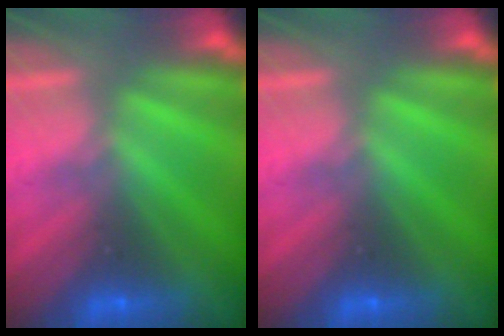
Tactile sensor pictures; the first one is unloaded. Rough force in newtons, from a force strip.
{"total": 0.0}